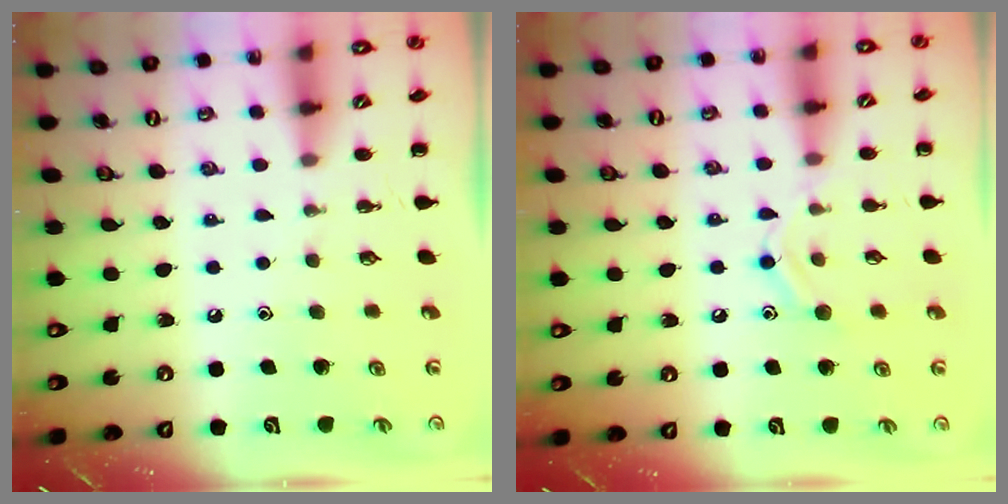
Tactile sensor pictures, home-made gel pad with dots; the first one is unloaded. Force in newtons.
{"total": 9.2, "press": 9.2, "slide": 1.2}